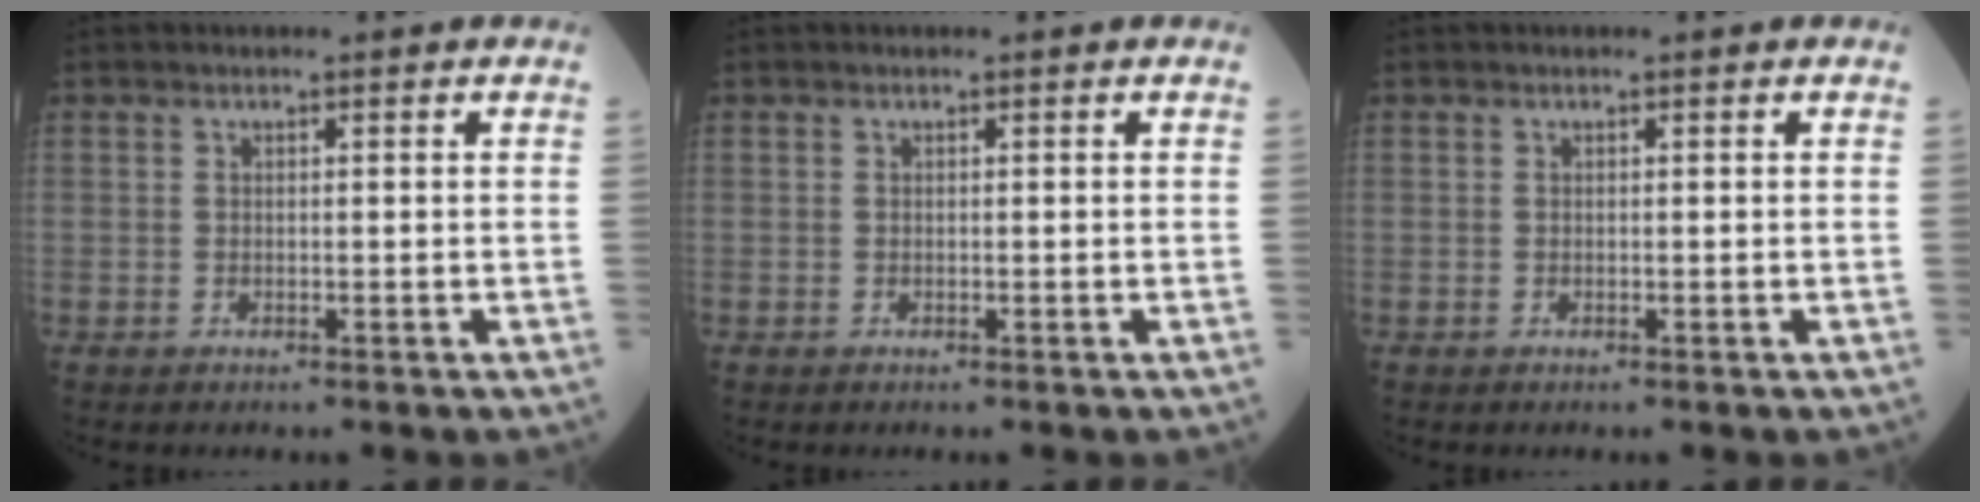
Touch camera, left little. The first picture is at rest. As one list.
[{"total": 0.0}, {"total": 0.0}]